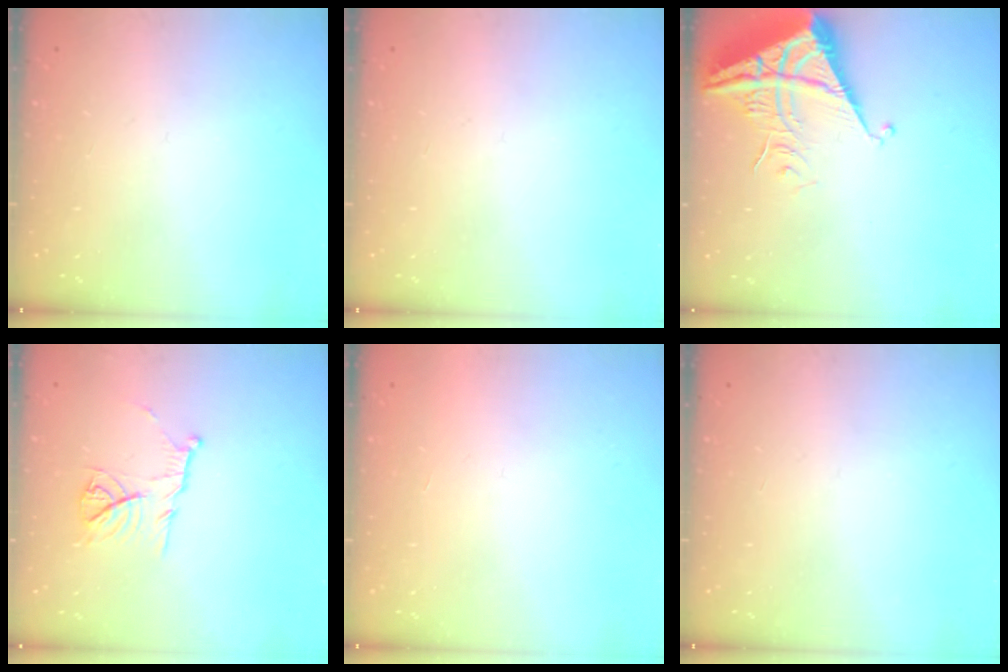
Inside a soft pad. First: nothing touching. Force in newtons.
{"total": 0.0}
{"total": 7.0, "press": 7.0, "slide": 0.8}
{"total": 10.3, "press": 10.3, "slide": 0.1}
{"total": 1.7, "press": 1.7, "slide": 0.1}
{"total": 0.0}